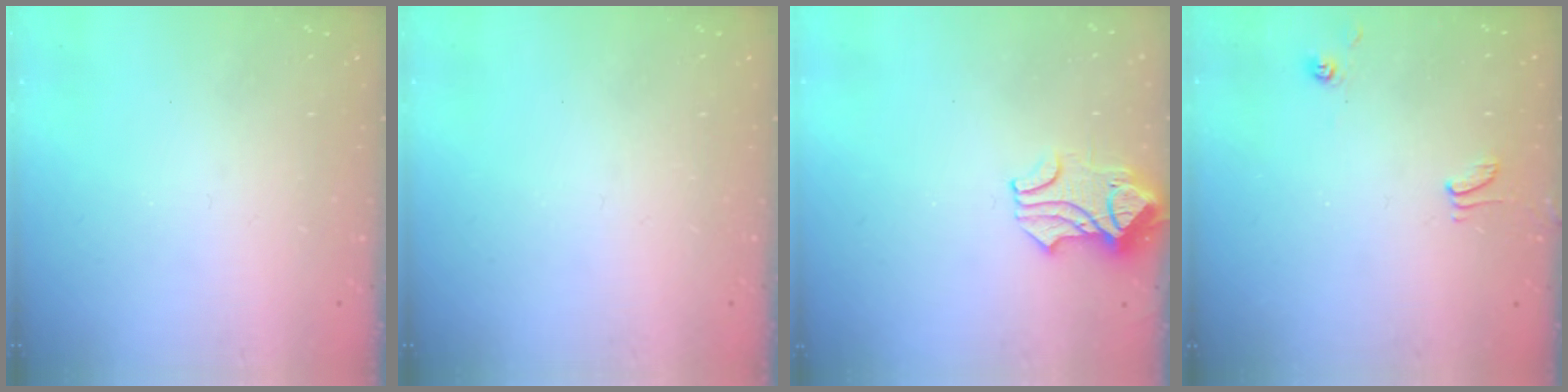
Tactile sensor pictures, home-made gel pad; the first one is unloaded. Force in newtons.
{"total": 0.0}
{"total": 2.1, "press": 2.0, "slide": 0.6}
{"total": 0.8, "press": 0.6, "slide": 0.4}